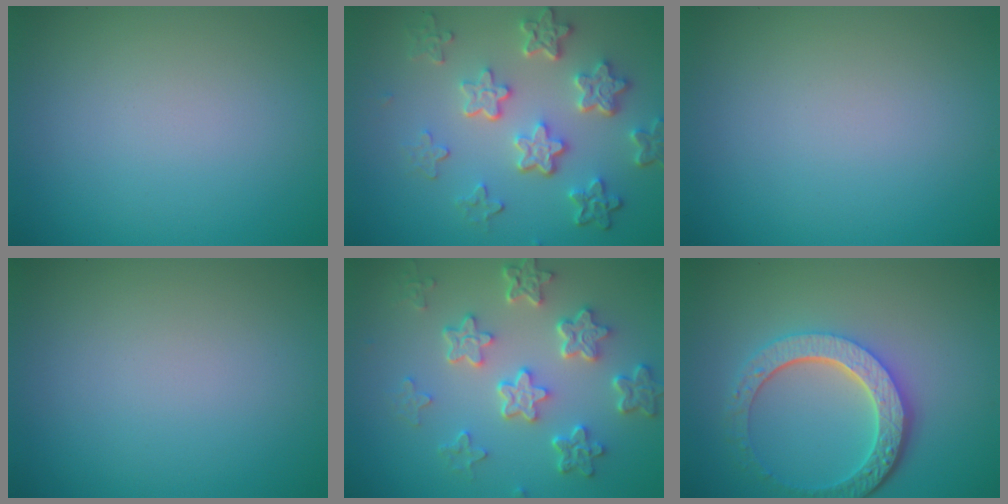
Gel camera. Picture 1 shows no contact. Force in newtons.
{"total": 5.8, "press": 4.4, "slide": 3.8}
{"total": 0.0}
{"total": 0.0}
{"total": 5.7, "press": 4.4, "slide": 3.7}
{"total": 5.8, "press": 4.4, "slide": 3.7}